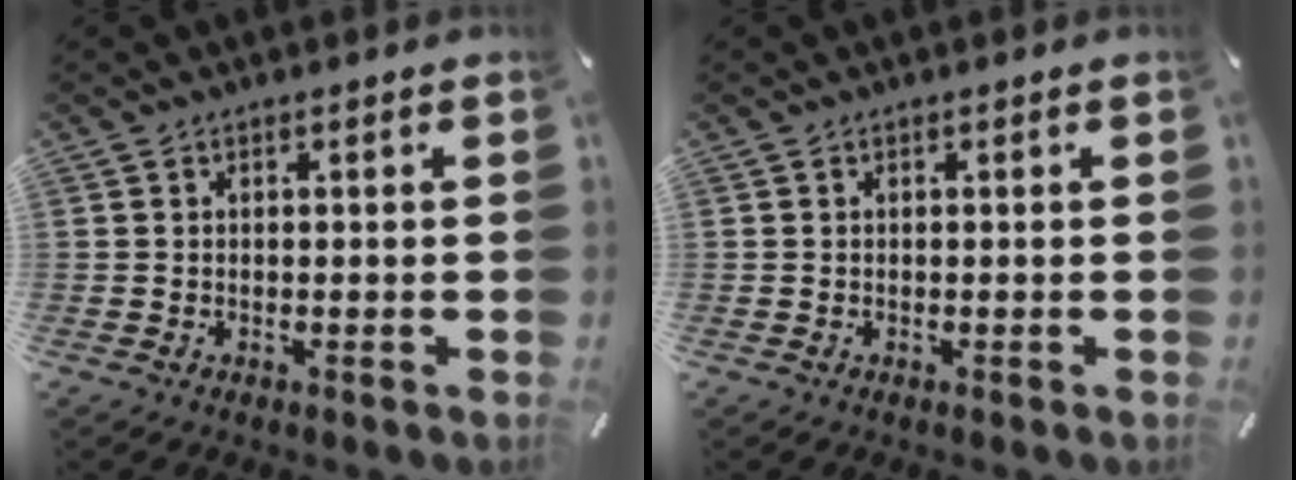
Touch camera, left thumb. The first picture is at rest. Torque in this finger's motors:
{"motor_torque": [0.00, 0.00, -0.03, 0.00, 0.00]}